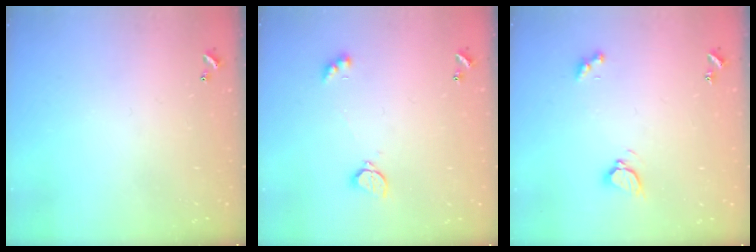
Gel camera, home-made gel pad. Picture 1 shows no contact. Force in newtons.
{"total": 2.4, "press": 2.3, "slide": 0.8}
{"total": 3.4, "press": 3.3, "slide": 0.4}